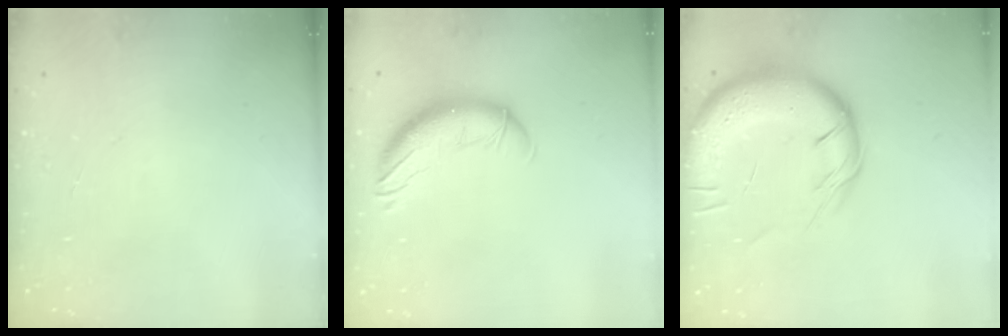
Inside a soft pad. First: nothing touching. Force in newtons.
{"total": 11.2, "press": 11.1, "slide": 1.7}
{"total": 18.1, "press": 17.7, "slide": 3.6}